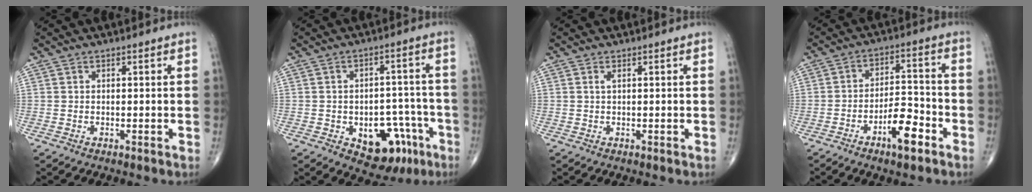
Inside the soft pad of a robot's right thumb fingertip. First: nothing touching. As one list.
[{"total": 12.3, "force": [-5.3, 7.6, 8.0], "torque": [-0.065, 0.041, -0.061]}, {"total": 0.6, "force": [0.2, 0.1, 0.5], "torque": [-0.018, 0.001, 0.004]}, {"total": 8.8, "force": [-4.7, 3.1, 6.7], "torque": [-0.102, 0.036, -0.078]}]